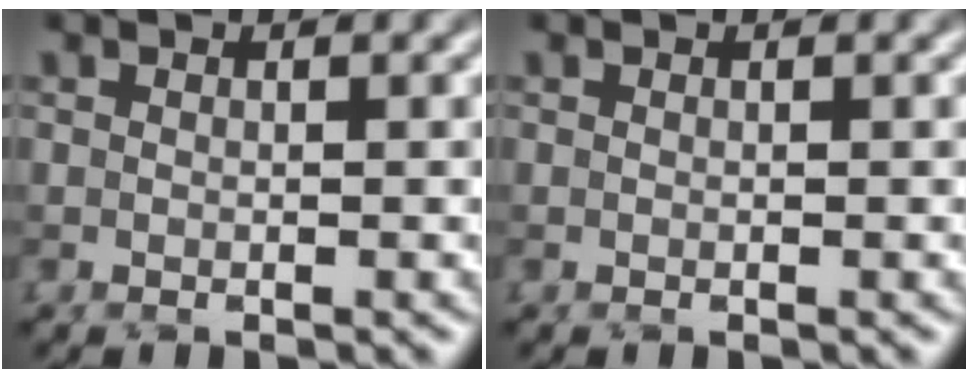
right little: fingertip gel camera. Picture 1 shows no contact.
{"total": 0.0}